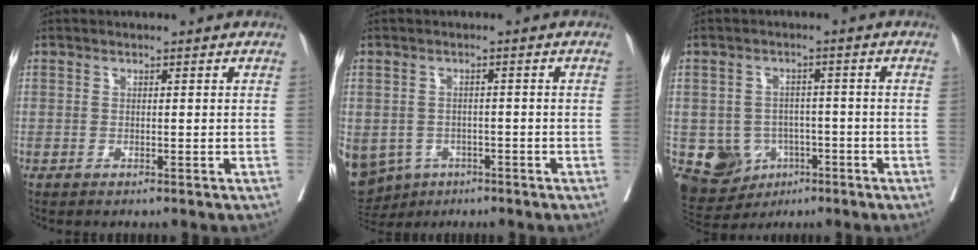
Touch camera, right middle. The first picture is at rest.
{"total": 15.1, "force": [-7.1, 12.2, 5.5], "torque": [-0.173, -0.005, -0.089]}
{"total": 7.7, "force": [-2.7, 6.8, 2.3], "torque": [-0.045, 0.008, -0.030]}